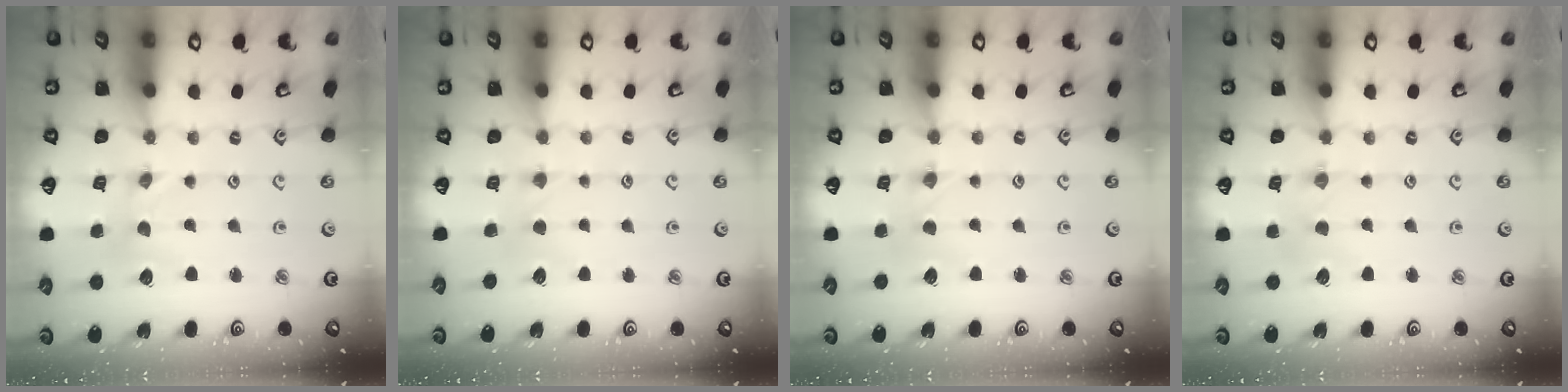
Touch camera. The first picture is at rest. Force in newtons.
{"total": 1.6, "press": 1.6, "slide": 0.4}
{"total": 0.0}
{"total": 2.1, "press": 2.1, "slide": 0.4}